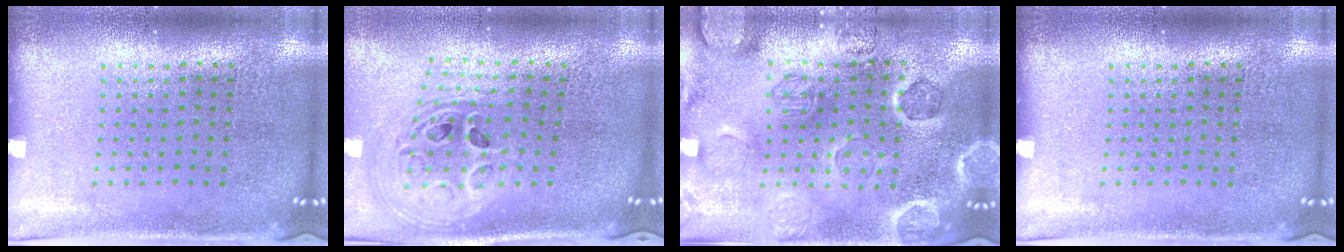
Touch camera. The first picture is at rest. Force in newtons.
{"total": 2.6, "press": 1.9, "slide": 1.8}
{"total": 2.1, "press": 2.1, "slide": 0.1}
{"total": 0.0}